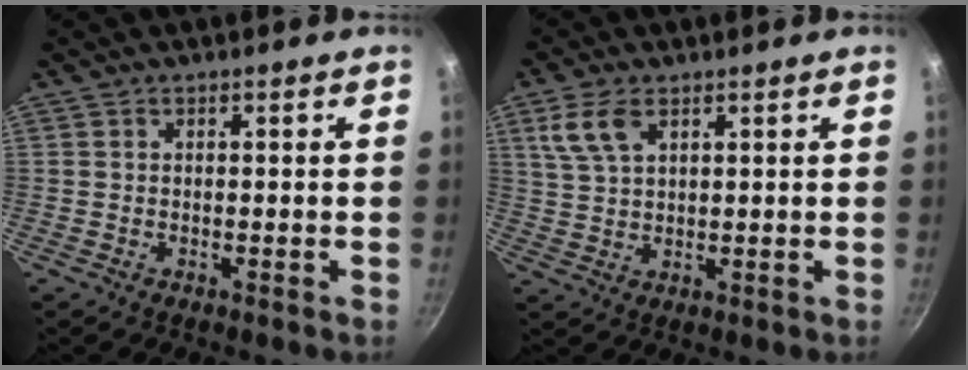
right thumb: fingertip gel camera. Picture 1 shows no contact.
{"total": 6.4, "force": [3.1, 3.4, 4.5], "torque": [-0.089, -0.002, 0.065]}